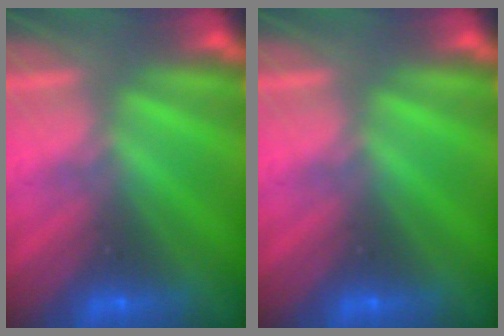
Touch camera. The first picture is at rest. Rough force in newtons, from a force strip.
{"total": 0.0}